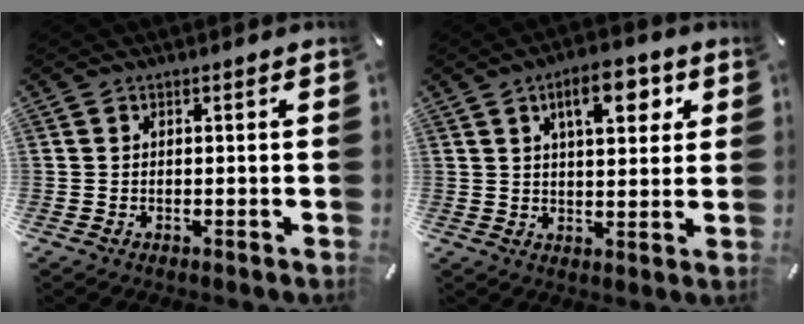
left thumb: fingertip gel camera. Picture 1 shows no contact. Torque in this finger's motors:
{"motor_torque": [1.42, 1.52, 1.02, -1.23, 0.31]}